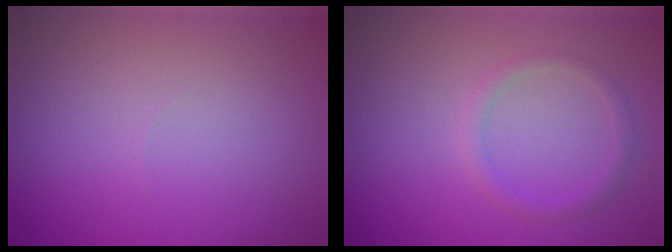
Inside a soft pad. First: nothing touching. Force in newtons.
{"total": 1.3, "press": 1.3, "slide": 0.1}